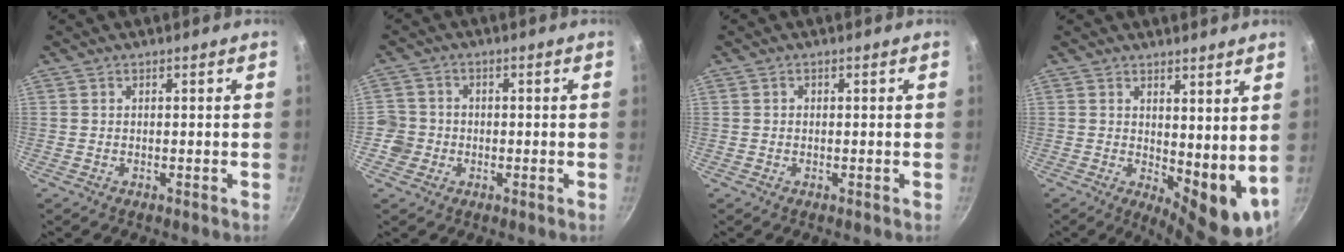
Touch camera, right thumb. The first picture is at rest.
{"total": 4.9, "force": [-1.5, 4.6, 1.1], "torque": [0.006, 0.018, -0.033]}
{"total": 0.5, "force": [0.0, 0.5, 0.2], "torque": [-0.001, 0.003, -0.001]}
{"total": 10.9, "force": [2.8, 4.8, 9.4], "torque": [-0.105, -0.031, 0.049]}